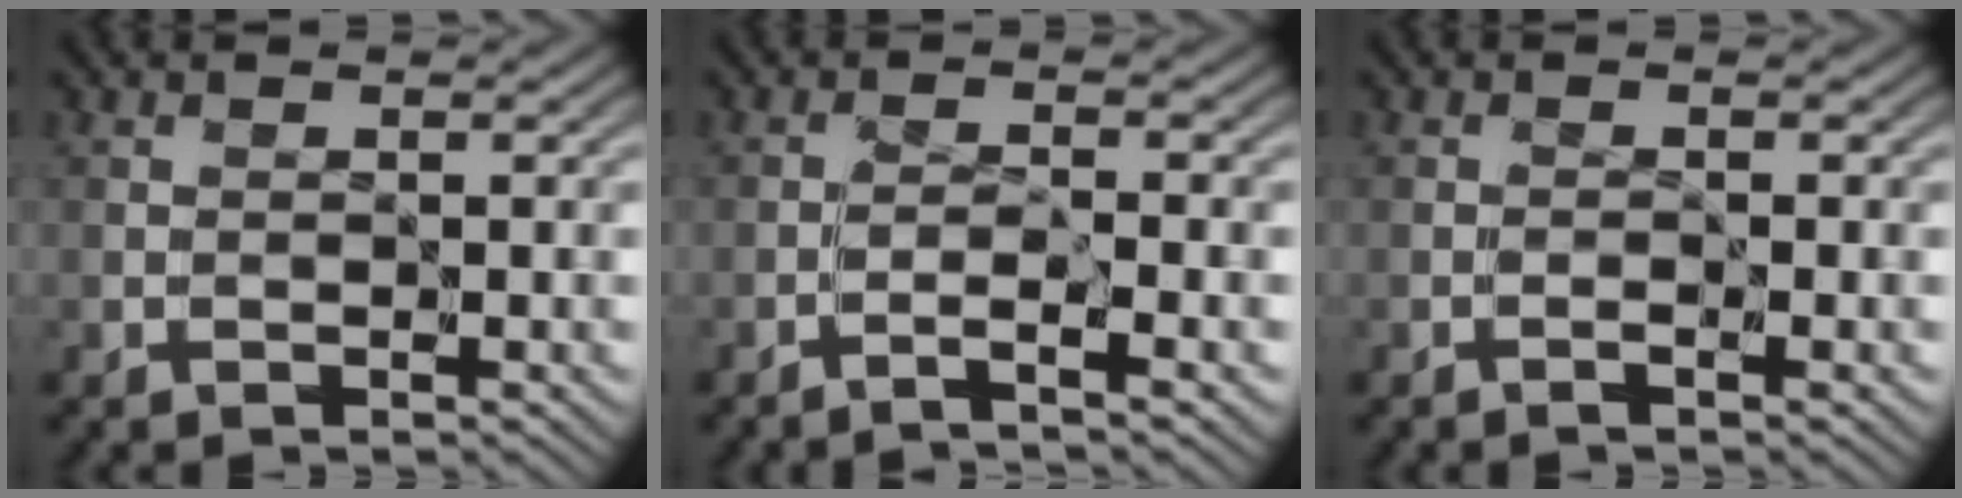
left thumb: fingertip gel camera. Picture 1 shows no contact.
{"total": 2.3, "force": [-1.7, -0.2, 1.5], "torque": [-0.026, 0.006, -0.040]}
{"total": 0.5, "force": [-0.3, -0.2, 0.4], "torque": [-0.009, 0.001, -0.008]}